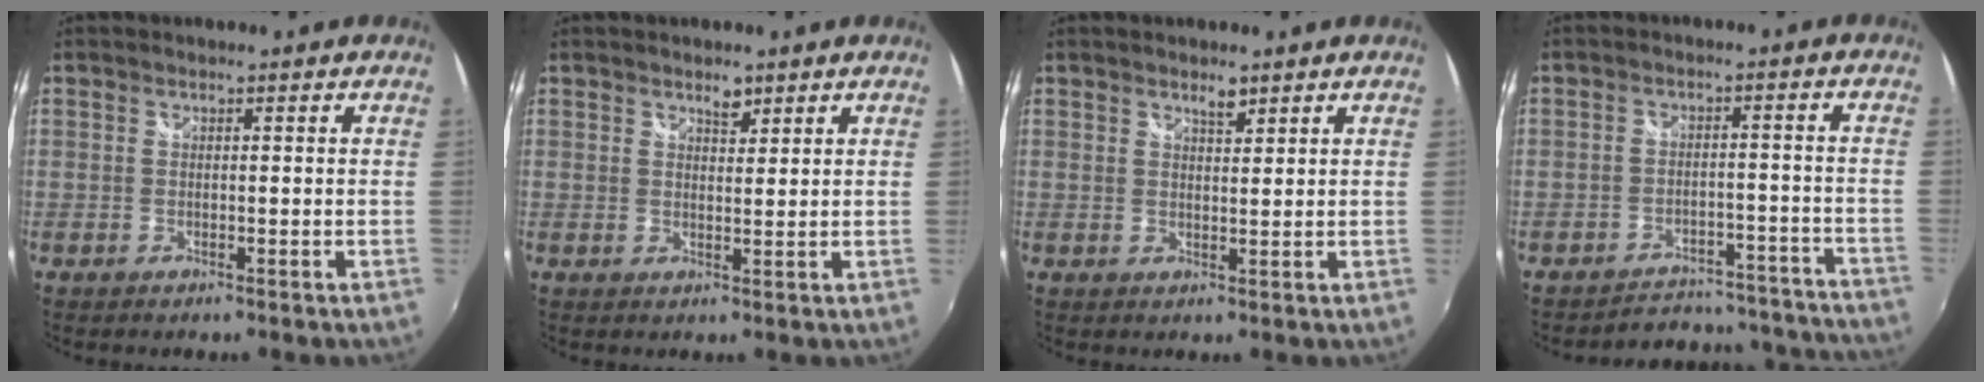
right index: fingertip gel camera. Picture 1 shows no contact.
{"total": 2.1, "force": [1.6, 1.0, 1.0], "torque": [-0.012, 0.004, 0.028]}
{"total": 2.0, "force": [1.6, 0.6, 1.1], "torque": [-0.015, 0.004, 0.028]}
{"total": 17.6, "force": [-16.6, 5.1, 2.9], "torque": [-0.054, 0.045, -0.195]}